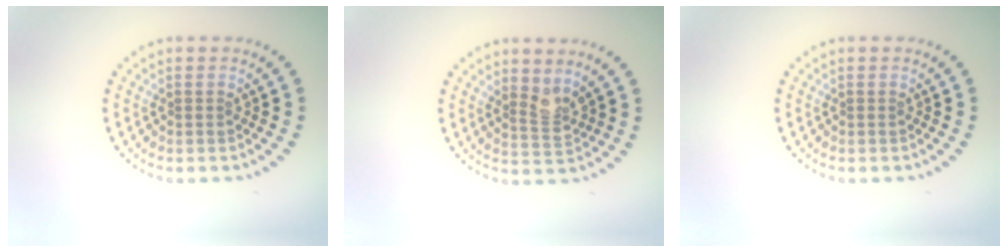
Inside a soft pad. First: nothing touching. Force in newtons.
{"total": 2.0, "press": 1.4, "slide": 1.4}
{"total": 0.0}